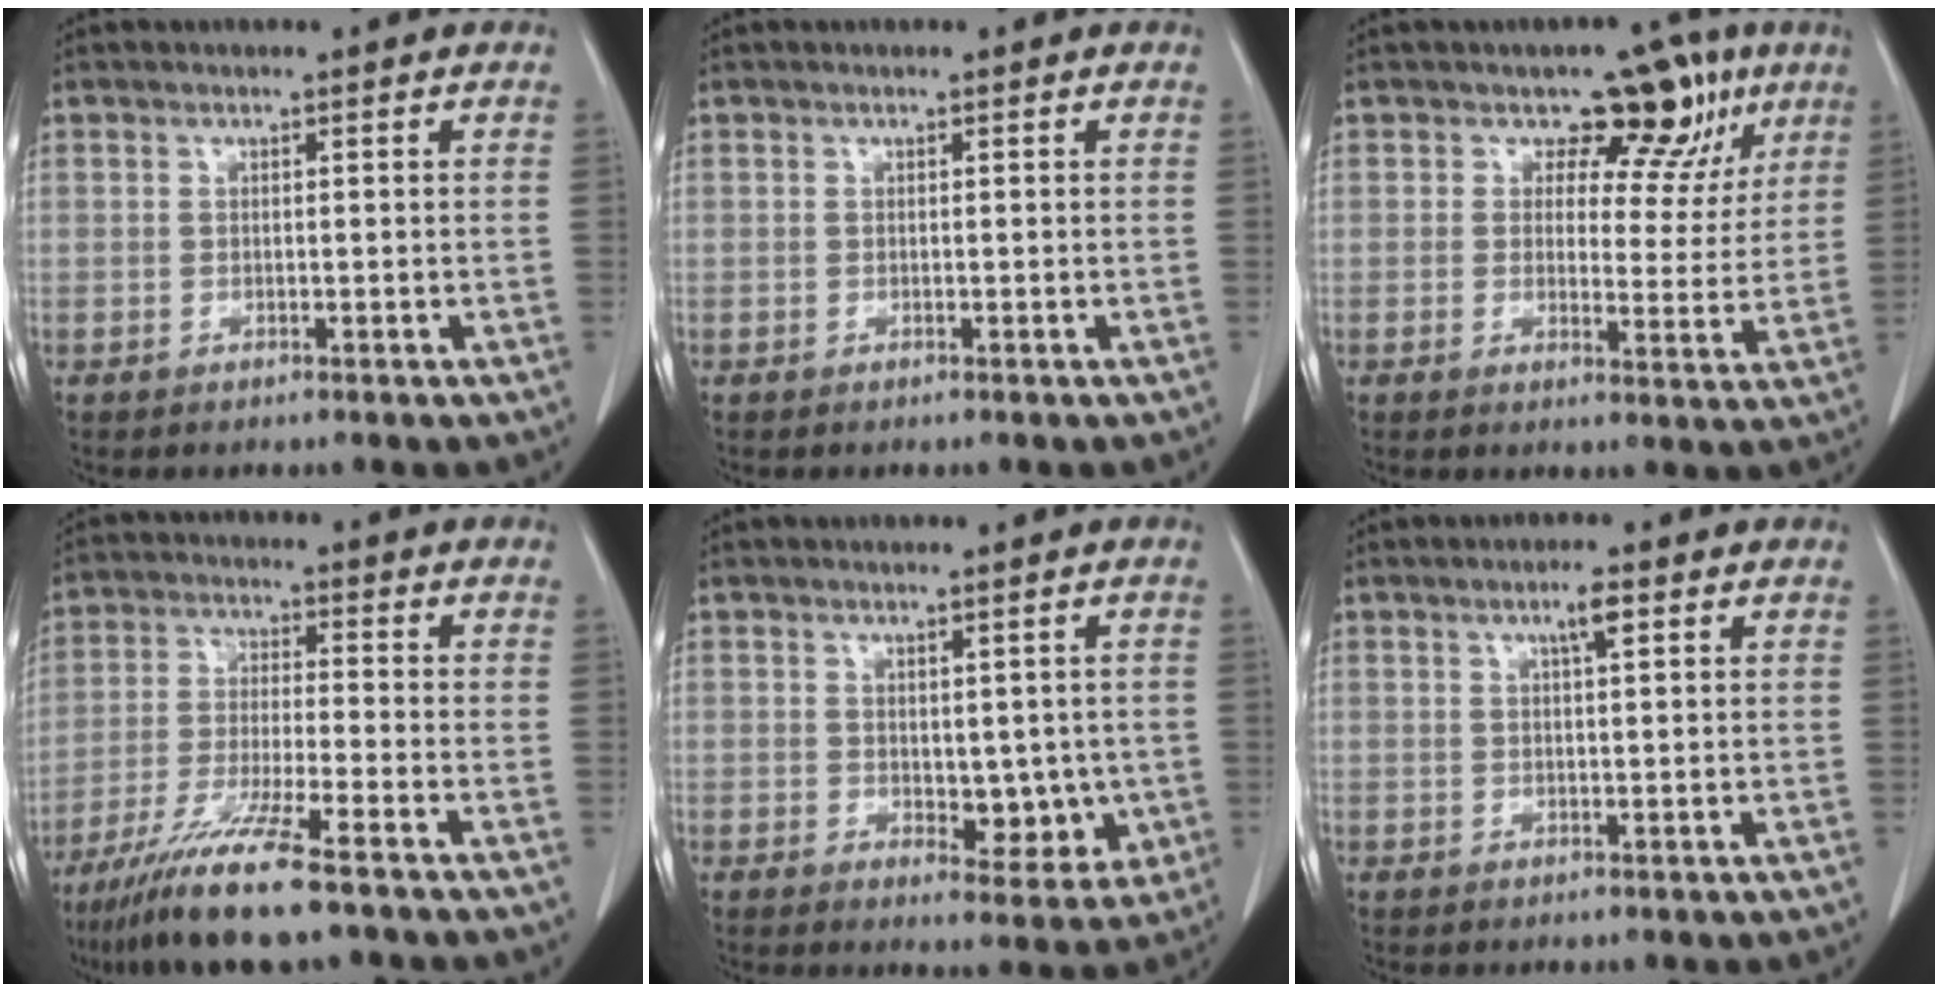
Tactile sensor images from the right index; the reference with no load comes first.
{"total": 0.0}
{"total": 8.3, "force": [5.1, 5.3, 3.9], "torque": [-0.023, 0.003, 0.058]}
{"total": 11.5, "force": [-8.2, -0.2, 8.1], "torque": [-0.158, -0.035, -0.148]}
{"total": 6.4, "force": [-0.3, 3.5, 5.3], "torque": [-0.050, -0.005, 0.008]}
{"total": 2.8, "force": [1.4, 0.3, 2.4], "torque": [-0.043, 0.002, 0.023]}